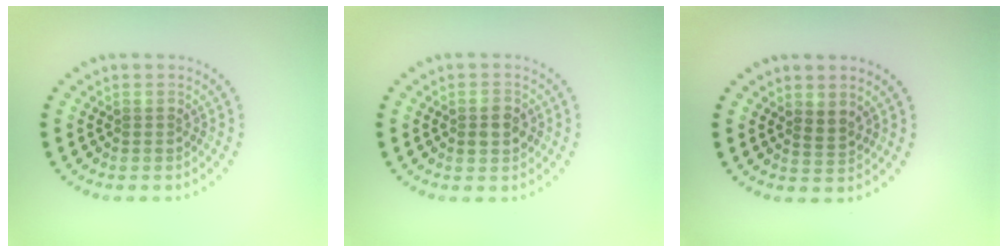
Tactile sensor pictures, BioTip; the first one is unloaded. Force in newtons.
{"total": 2.4, "press": 2.4, "slide": 0.2}
{"total": 1.5, "press": 1.2, "slide": 0.9}